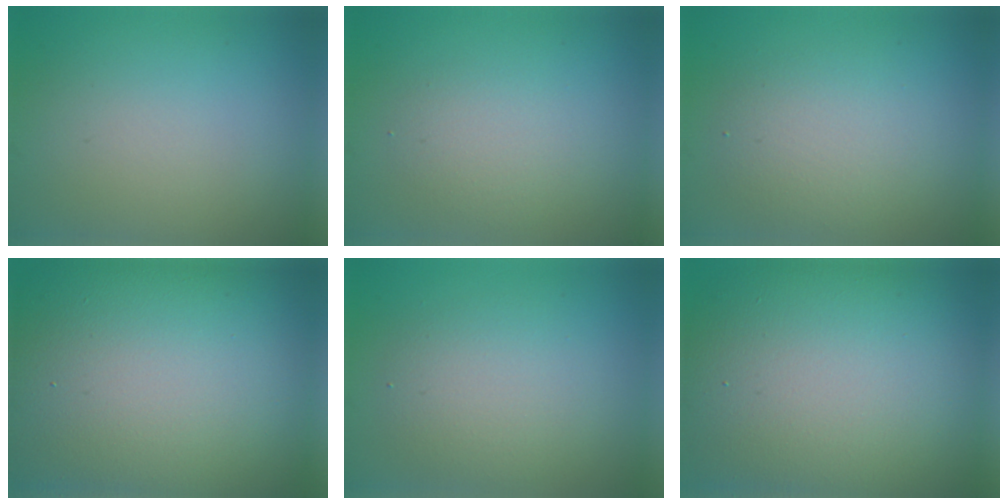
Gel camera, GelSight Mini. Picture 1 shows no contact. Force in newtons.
{"total": 2.3, "press": 2.3, "slide": 0.1}
{"total": 2.0, "press": 2.0, "slide": 0.2}
{"total": 22.3, "press": 22.3, "slide": 1.1}
{"total": 3.6, "press": 3.6, "slide": 0.1}
{"total": 15.9, "press": 15.8, "slide": 1.3}